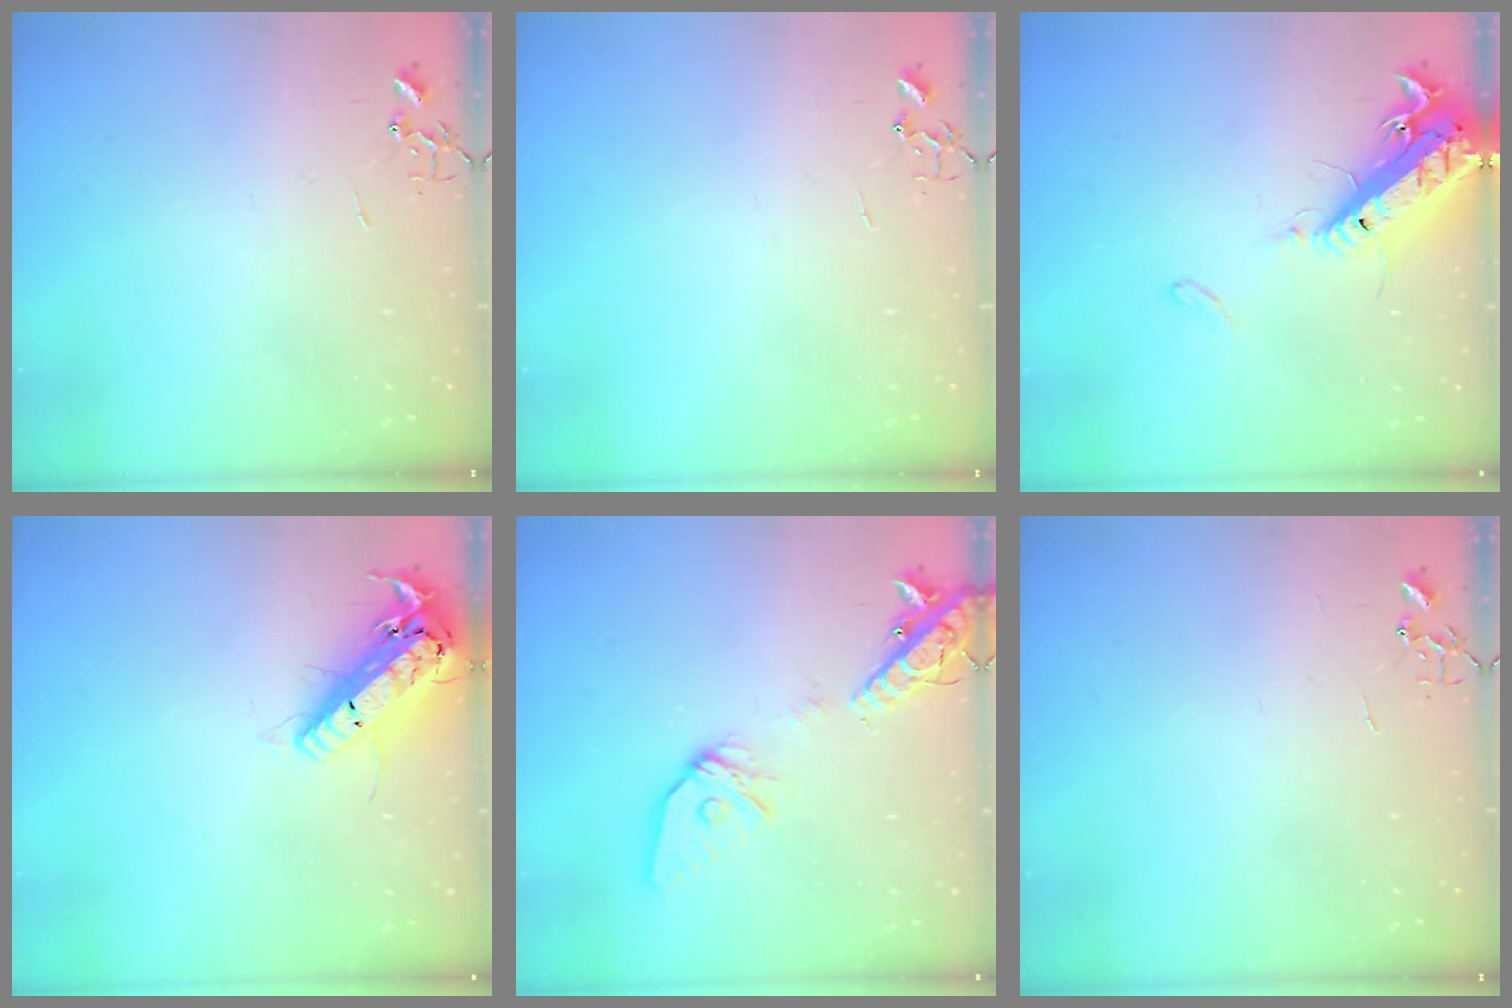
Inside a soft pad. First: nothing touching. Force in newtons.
{"total": 0.0}
{"total": 16.2, "press": 15.7, "slide": 3.6}
{"total": 18.4, "press": 18.1, "slide": 3.2}
{"total": 15.2, "press": 14.9, "slide": 3.0}
{"total": 0.0}